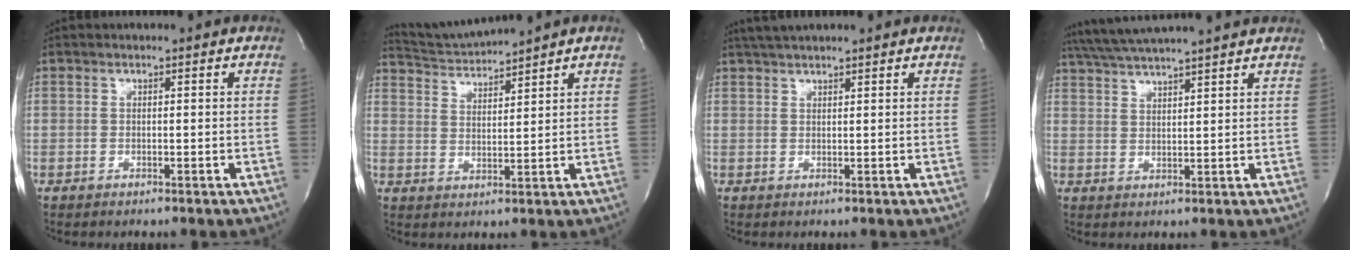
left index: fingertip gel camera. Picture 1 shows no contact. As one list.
[{"total": 5.4, "force": [5.1, -1.6, 0.0], "torque": [-0.013, -0.009, 0.106]}, {"total": 4.5, "force": [3.9, 0.4, 2.1], "torque": [-0.035, 0.022, 0.068]}, {"total": 12.0, "force": [10.8, -0.4, 5.3], "torque": [-0.100, 0.023, 0.161]}]